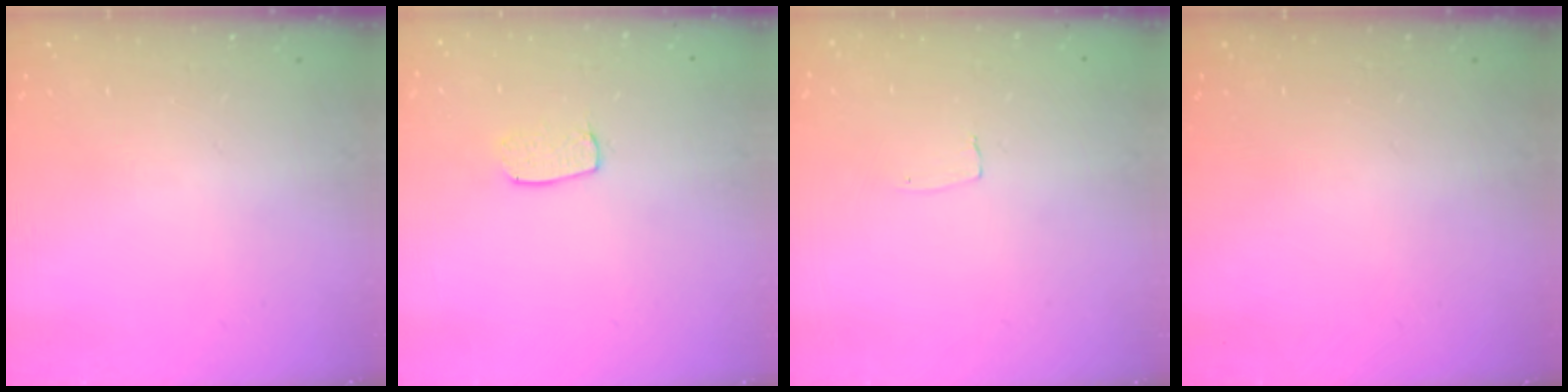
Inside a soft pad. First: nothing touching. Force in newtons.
{"total": 5.5, "press": 5.5, "slide": 0.4}
{"total": 3.0, "press": 3.0, "slide": 0.2}
{"total": 0.0}